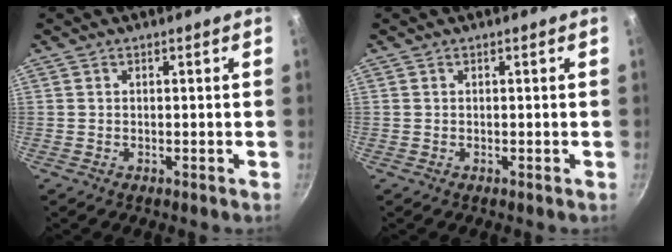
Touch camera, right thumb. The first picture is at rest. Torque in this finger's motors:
{"motor_torque": [-0.04, -0.04, 0.09, 0.01, 0.00]}